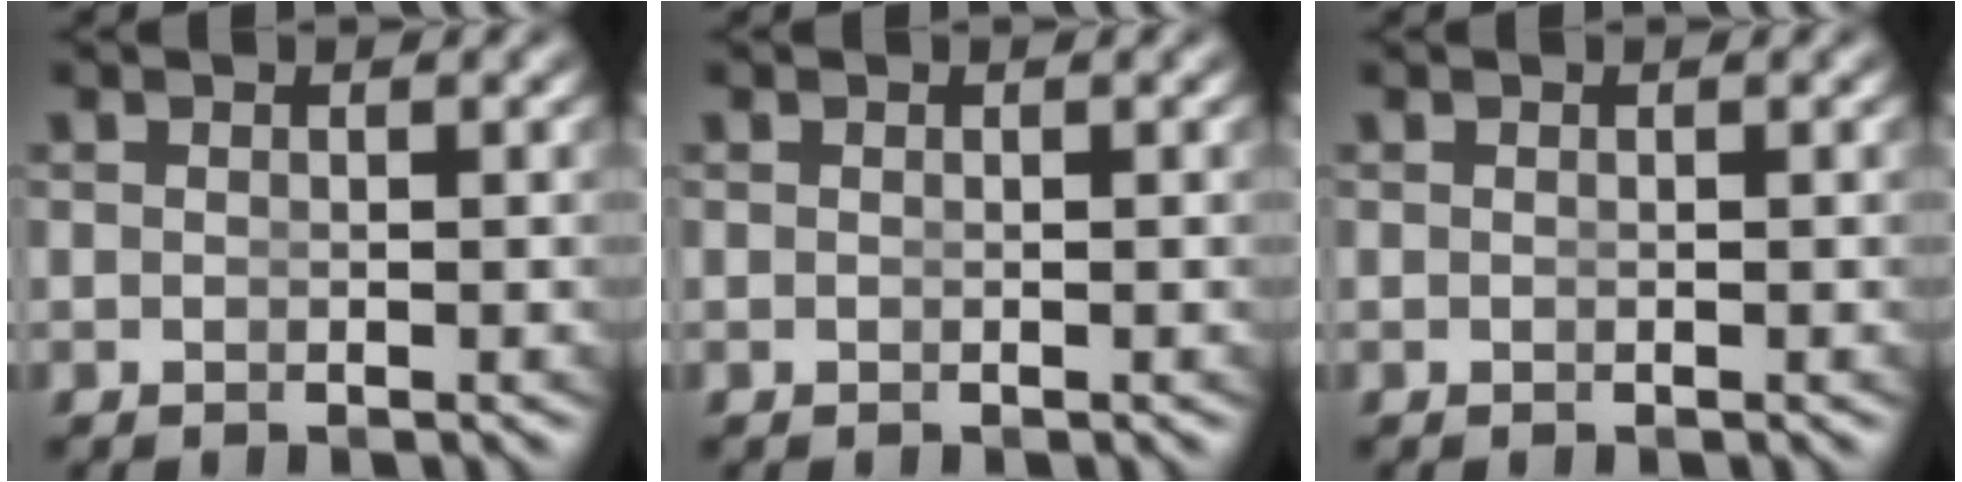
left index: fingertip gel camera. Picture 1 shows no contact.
{"total": 0.0}
{"total": 0.0}